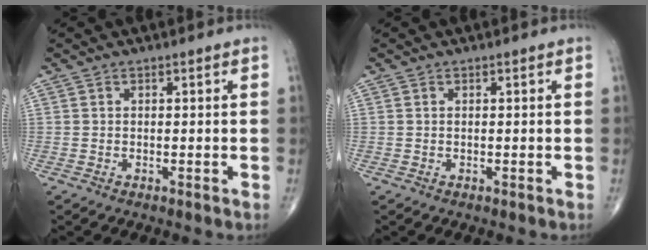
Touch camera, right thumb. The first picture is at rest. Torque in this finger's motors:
{"motor_torque": [0.48, 0.41, -0.04, -0.08, 0.01]}